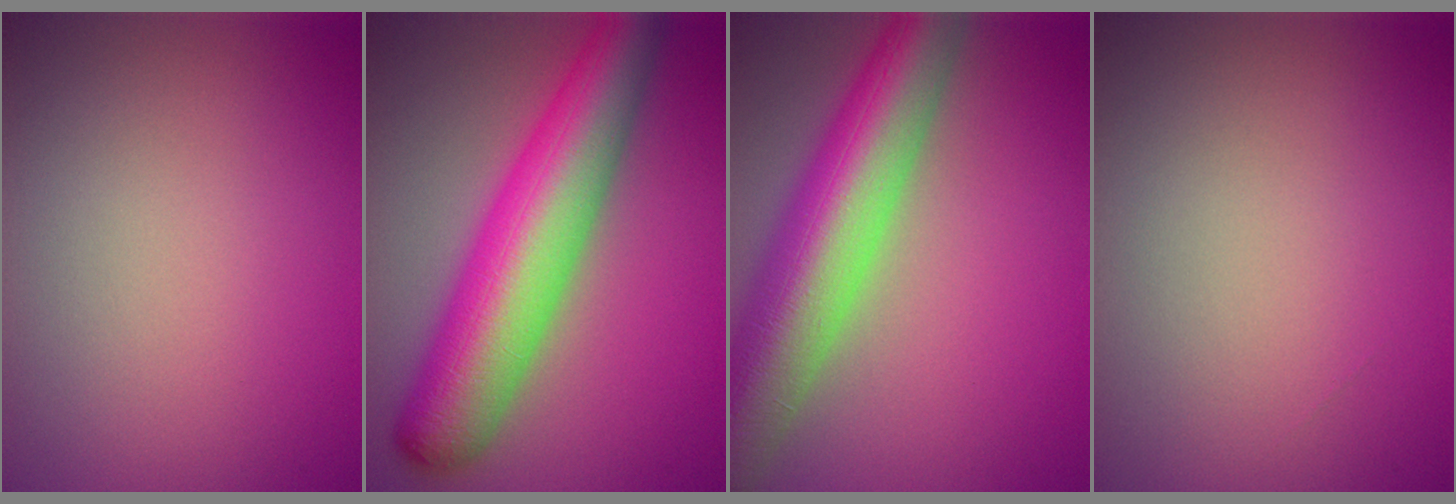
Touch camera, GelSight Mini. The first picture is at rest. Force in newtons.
{"total": 10.7, "press": 10.7, "slide": 0.3}
{"total": 11.5, "press": 11.5, "slide": 0.5}
{"total": 0.0}